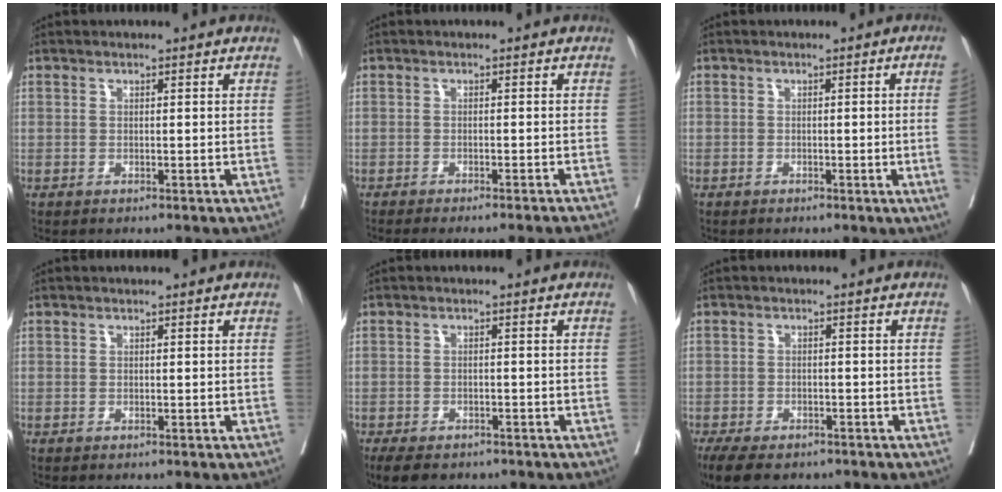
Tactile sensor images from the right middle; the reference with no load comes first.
{"total": 9.5, "force": [-8.6, -1.1, 3.7], "torque": [-0.015, -0.027, -0.107]}
{"total": 3.2, "force": [-0.4, -1.1, 3.0], "torque": [-0.032, -0.007, -0.005]}
{"total": 0.0}
{"total": 6.5, "force": [-5.1, 2.8, 2.9], "torque": [-0.038, -0.006, -0.070]}
{"total": 8.3, "force": [-6.4, 3.4, 4.1], "torque": [-0.064, -0.010, -0.093]}